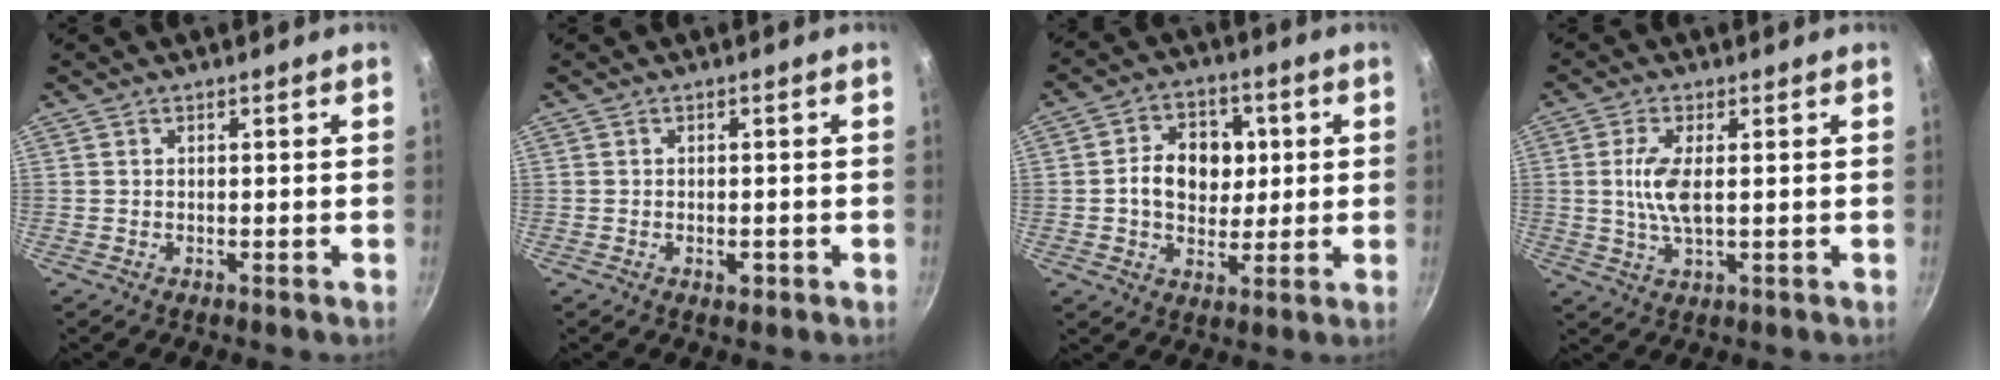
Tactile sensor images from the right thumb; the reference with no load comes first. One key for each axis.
{"total": 1.8, "fx": -0.7, "fy": 1.0, "fz": 1.3, "tx": -0.015, "ty": 0.004, "tz": -0.010}
{"total": 11.1, "fx": 1.1, "fy": 8.6, "fz": 6.9, "tx": -0.077, "ty": 0.005, "tz": 0.009}
{"total": 6.5, "fx": 0.5, "fy": 2.3, "fz": 6.1, "tx": -0.132, "ty": -0.001, "tz": 0.010}